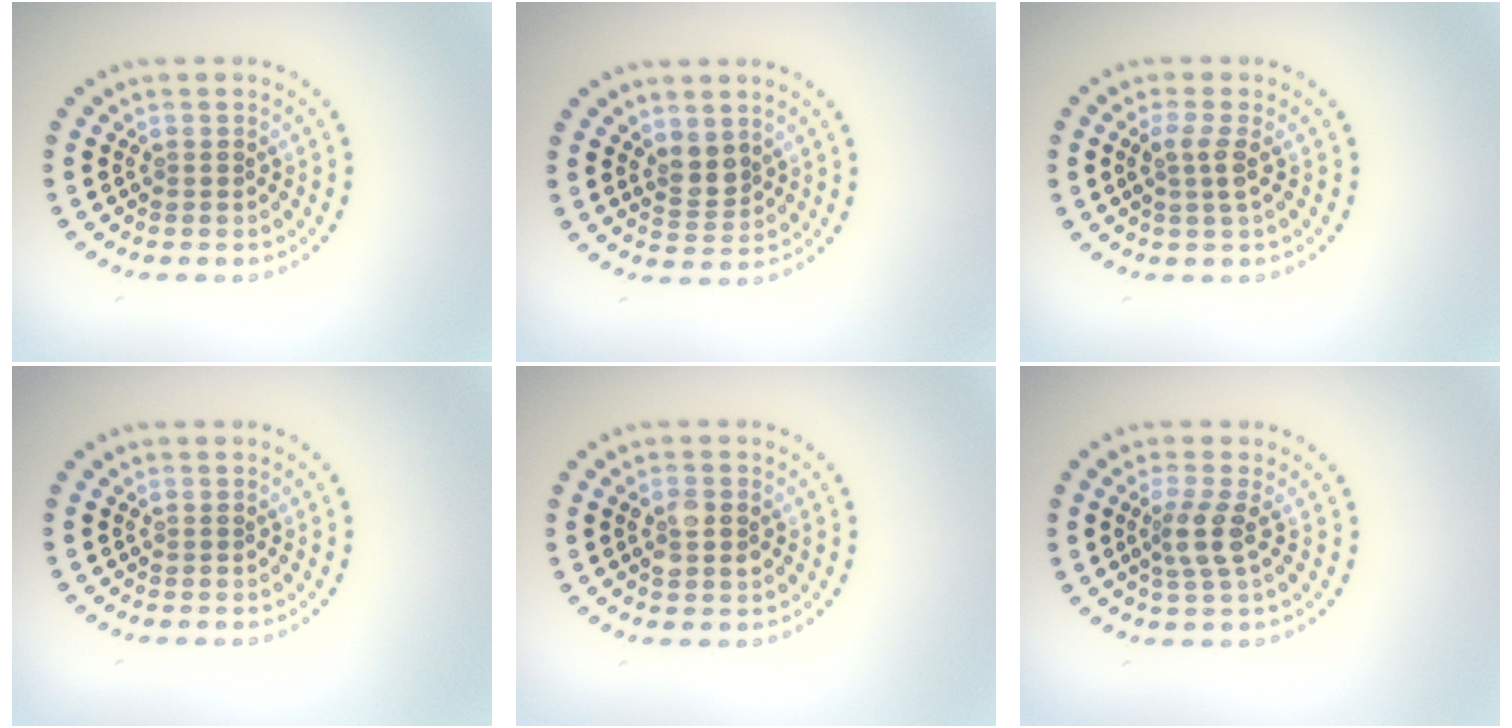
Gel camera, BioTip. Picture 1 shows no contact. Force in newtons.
{"total": 2.1, "press": 1.8, "slide": 1.0}
{"total": 1.9, "press": 1.6, "slide": 1.0}
{"total": 0.0}
{"total": 2.1, "press": 2.1, "slide": 0.2}
{"total": 2.6, "press": 2.0, "slide": 1.6}